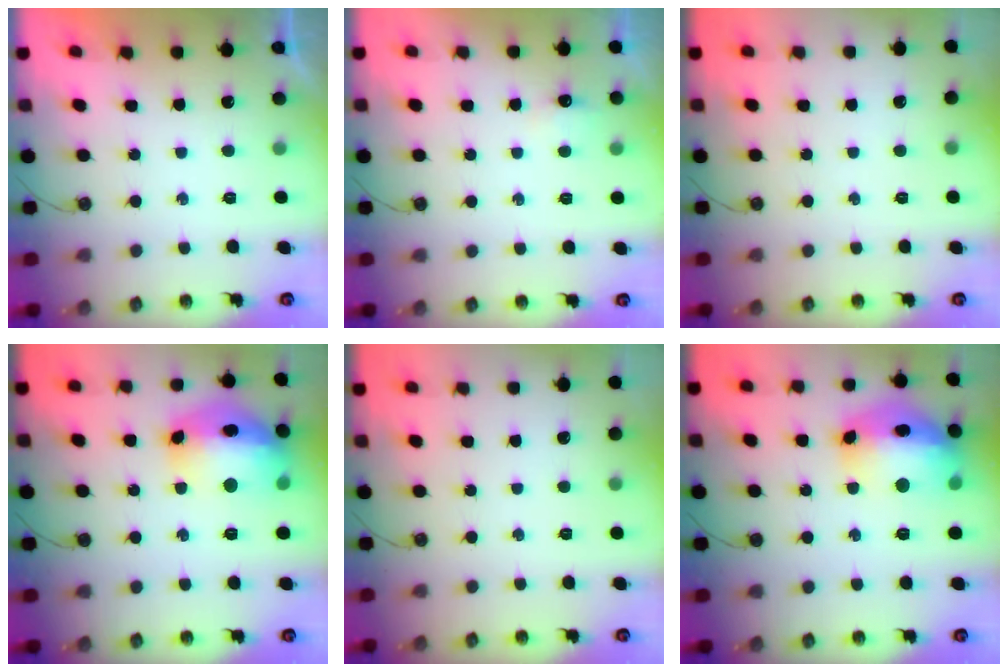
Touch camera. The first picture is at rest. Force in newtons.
{"total": 4.6, "press": 4.5, "slide": 0.7}
{"total": 0.0}
{"total": 19.3, "press": 19.2, "slide": 1.7}
{"total": 0.0}
{"total": 19.3, "press": 19.2, "slide": 1.7}